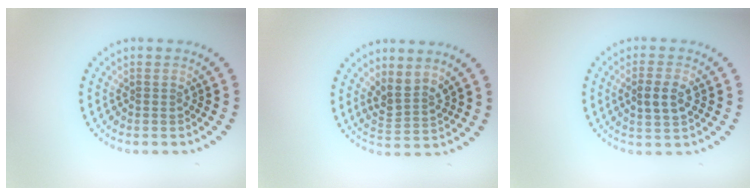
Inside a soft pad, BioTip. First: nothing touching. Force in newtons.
{"total": 2.5, "press": 1.8, "slide": 1.7}
{"total": 2.8, "press": 2.8, "slide": 0.3}